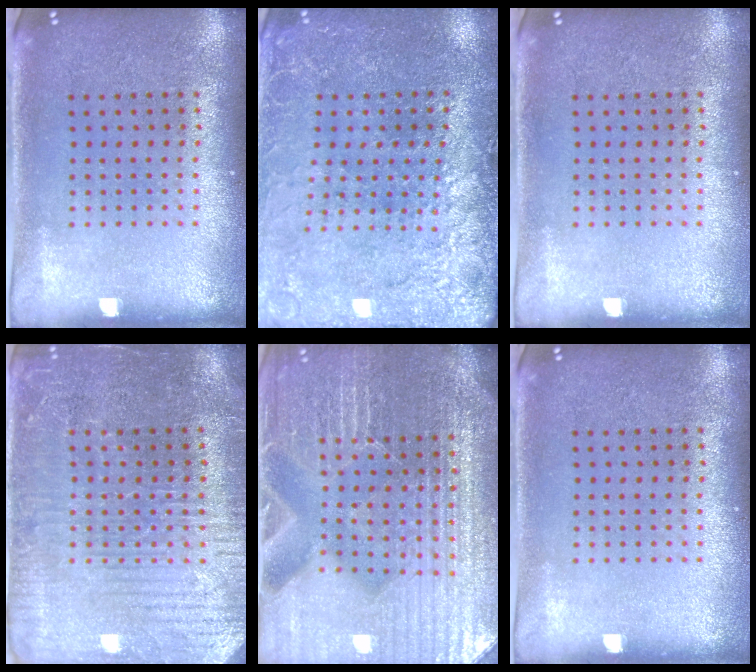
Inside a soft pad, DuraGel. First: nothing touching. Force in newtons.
{"total": 2.8, "press": 2.8, "slide": 0.1}
{"total": 0.0}
{"total": 3.7, "press": 3.5, "slide": 1.1}
{"total": 5.5, "press": 5.1, "slide": 2.2}
{"total": 0.0}